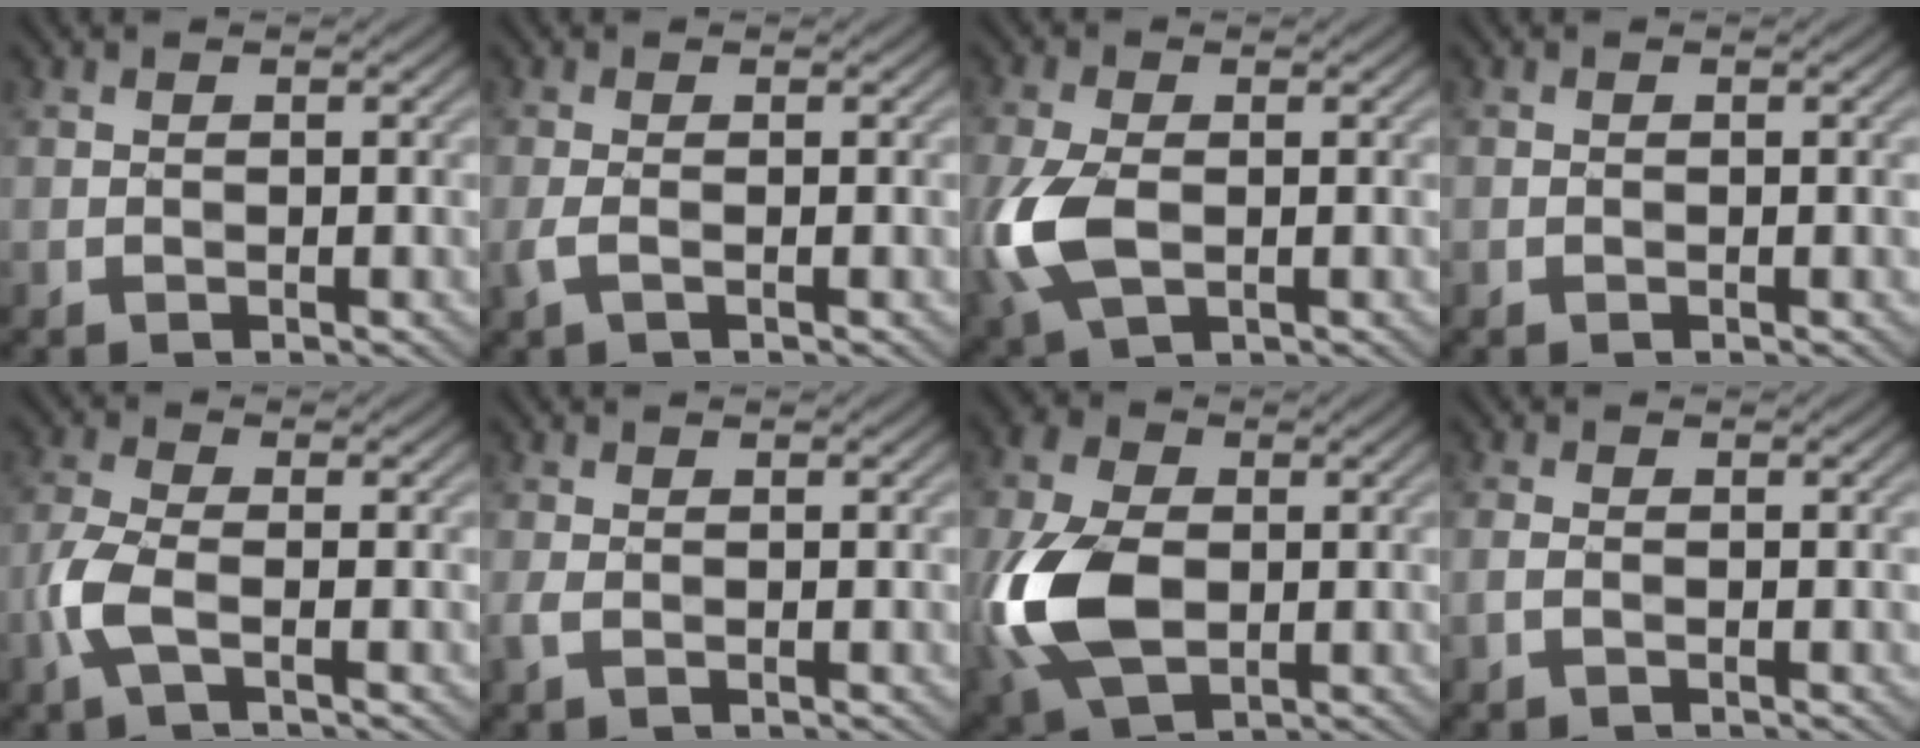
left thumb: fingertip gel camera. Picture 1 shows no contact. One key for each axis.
{"total": 1.6, "fx": -0.5, "fy": 0.3, "fz": 1.5, "tx": -0.038, "ty": 0.004, "tz": -0.016}
{"total": 7.3, "fx": -1.3, "fy": 4.1, "fz": 5.9, "tx": -0.160, "ty": -0.007, "tz": -0.027}
{"total": 0.0}
{"total": 4.5, "fx": -1.7, "fy": 1.6, "fz": 3.8, "tx": -0.100, "ty": 0.003, "tz": -0.047}
{"total": 1.1, "fx": -0.3, "fy": 0.3, "fz": 1.0, "tx": -0.027, "ty": 0.000, "tz": -0.009}
{"total": 12.3, "fx": -1.7, "fy": 7.7, "fz": 9.4, "tx": -0.250, "ty": -0.007, "tz": -0.038}
{"total": 0.9, "fx": -0.5, "fy": 0.4, "fz": 0.7, "tx": -0.021, "ty": 0.001, "tz": -0.014}